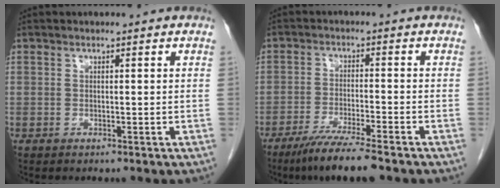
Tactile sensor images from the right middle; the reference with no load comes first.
{"total": 7.6, "force": [-5.8, -0.1, 5.0], "torque": [-0.090, -0.022, -0.102]}